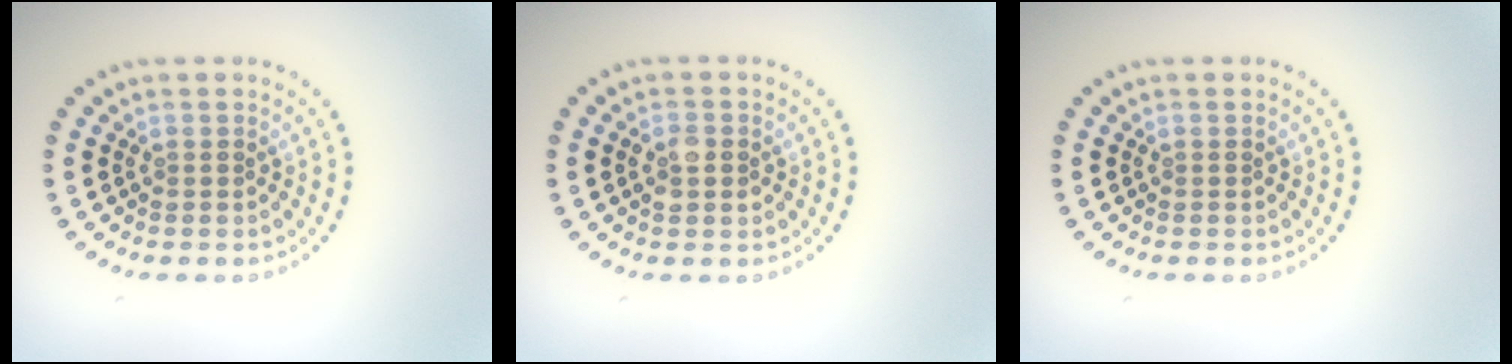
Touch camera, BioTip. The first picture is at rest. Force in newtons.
{"total": 2.3, "press": 2.3, "slide": 0.1}
{"total": 0.0}